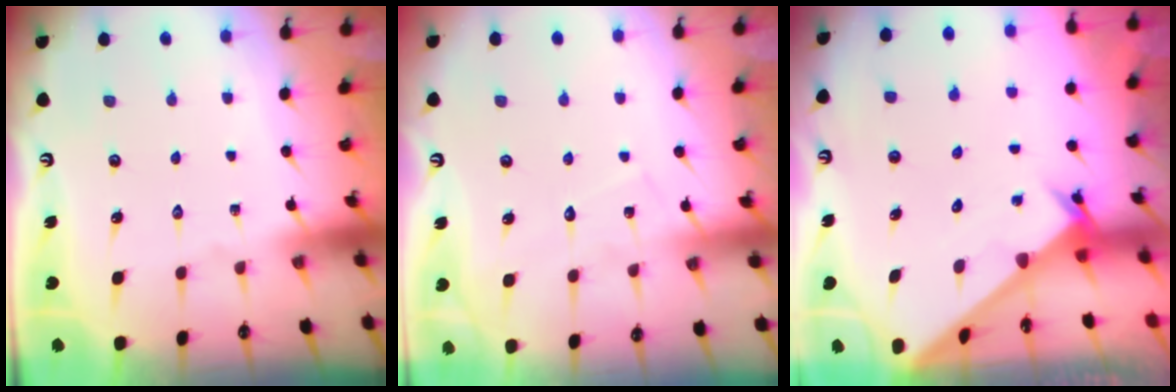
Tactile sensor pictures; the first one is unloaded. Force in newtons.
{"total": 6.0, "press": 6.0, "slide": 0.3}
{"total": 2.3, "press": 2.3, "slide": 0.2}